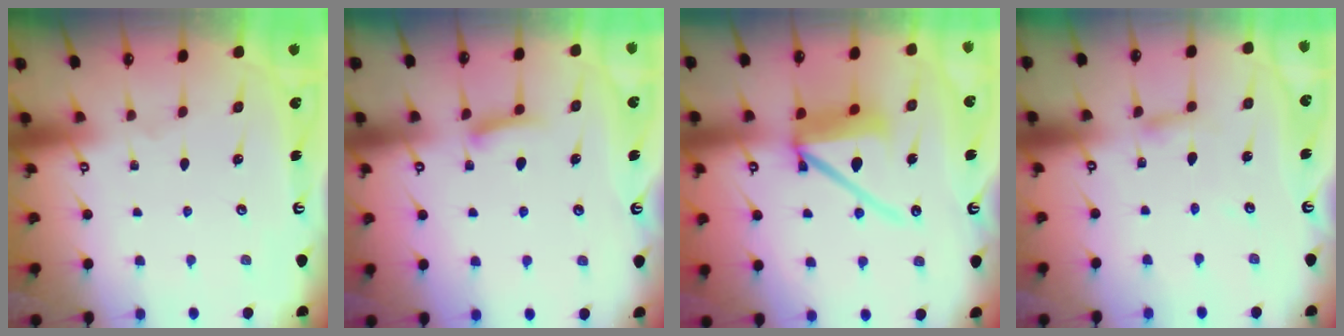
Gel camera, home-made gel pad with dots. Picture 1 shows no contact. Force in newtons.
{"total": 6.5, "press": 6.4, "slide": 0.9}
{"total": 13.0, "press": 12.9, "slide": 1.8}
{"total": 2.8, "press": 2.8, "slide": 0.2}